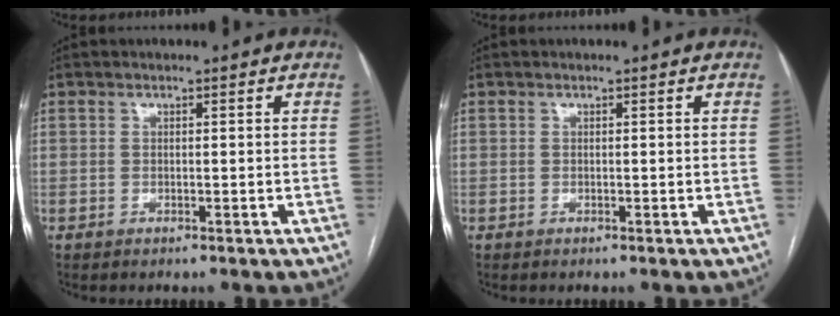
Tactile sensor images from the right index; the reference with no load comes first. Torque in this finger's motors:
{"motor_torque": [0.00, 0.00, 0.00, 0.01]}